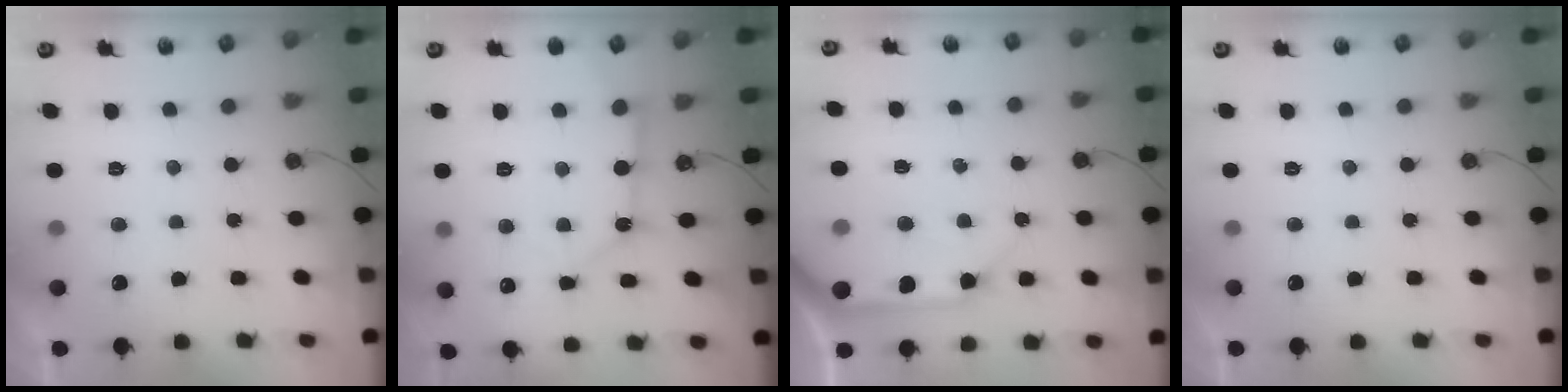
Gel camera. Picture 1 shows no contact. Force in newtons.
{"total": 10.5, "press": 10.5, "slide": 1.1}
{"total": 13.3, "press": 13.2, "slide": 1.8}
{"total": 0.0}